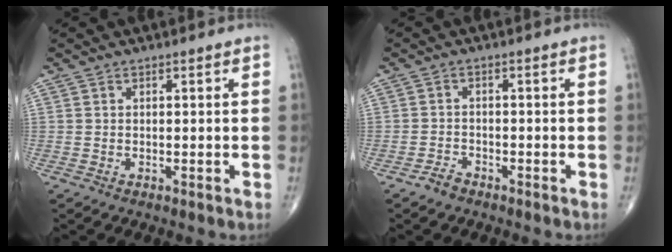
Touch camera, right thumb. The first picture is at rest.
{"total": 2.1, "force": [-1.7, 1.1, 0.6], "torque": [-0.014, 0.006, -0.032]}